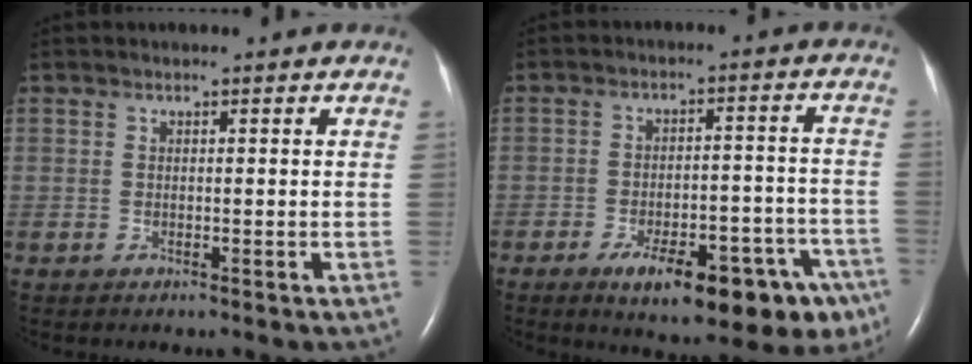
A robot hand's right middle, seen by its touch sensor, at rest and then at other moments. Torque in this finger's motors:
{"motor_torque": [1.25, -0.89, 0.24, 0.10]}